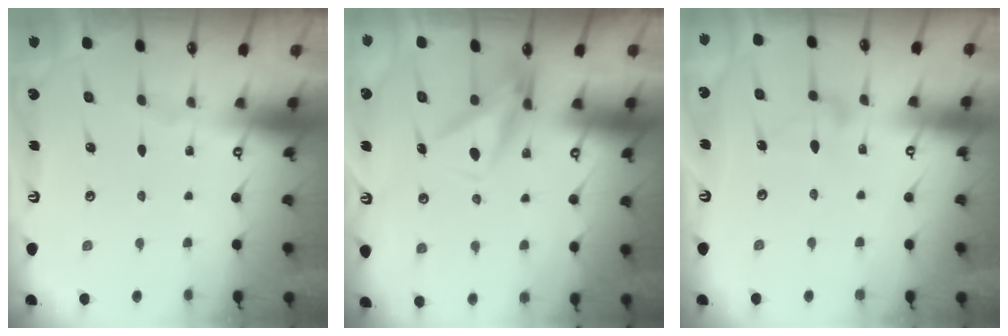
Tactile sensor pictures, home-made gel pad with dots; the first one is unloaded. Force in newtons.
{"total": 8.1, "press": 8.0, "slide": 1.4}
{"total": 6.1, "press": 6.1, "slide": 0.4}